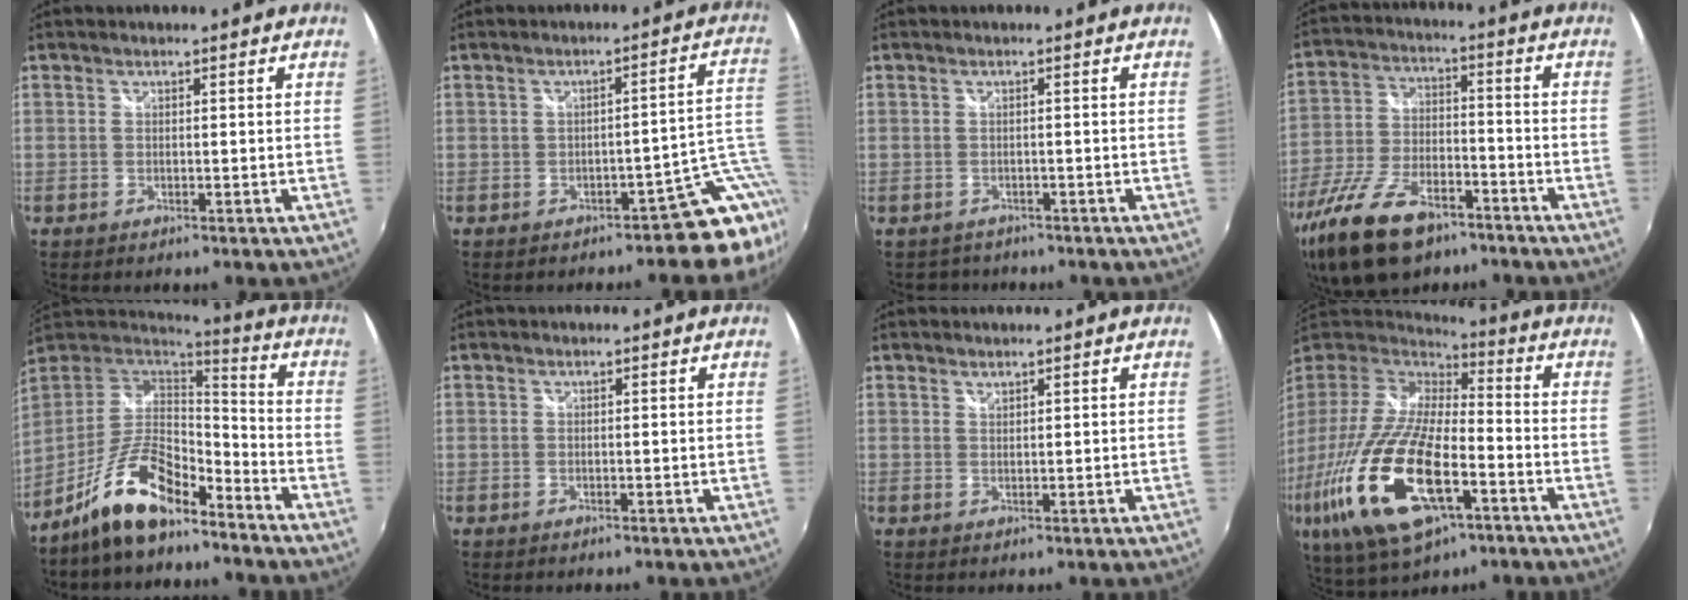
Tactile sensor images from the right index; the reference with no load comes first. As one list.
[{"total": 7.2, "force": [-3.1, 3.5, 5.4], "torque": [-0.032, 0.027, -0.032]}, {"total": 2.4, "force": [-1.7, 1.7, -0.1], "torque": [-0.005, 0.002, -0.024]}, {"total": 18.8, "force": [-12.3, 8.8, 11.1], "torque": [-0.247, -0.023, -0.216]}, {"total": 14.7, "force": [-10.2, 4.7, 9.4], "torque": [-0.199, -0.001, -0.186]}, {"total": 0.0}, {"total": 0.9, "force": [0.9, 0.2, 0.1], "torque": [-0.002, 0.001, 0.016]}, {"total": 29.7, "force": [-12.1, 12.2, 24.2], "torque": [-0.512, -0.068, -0.221]}]